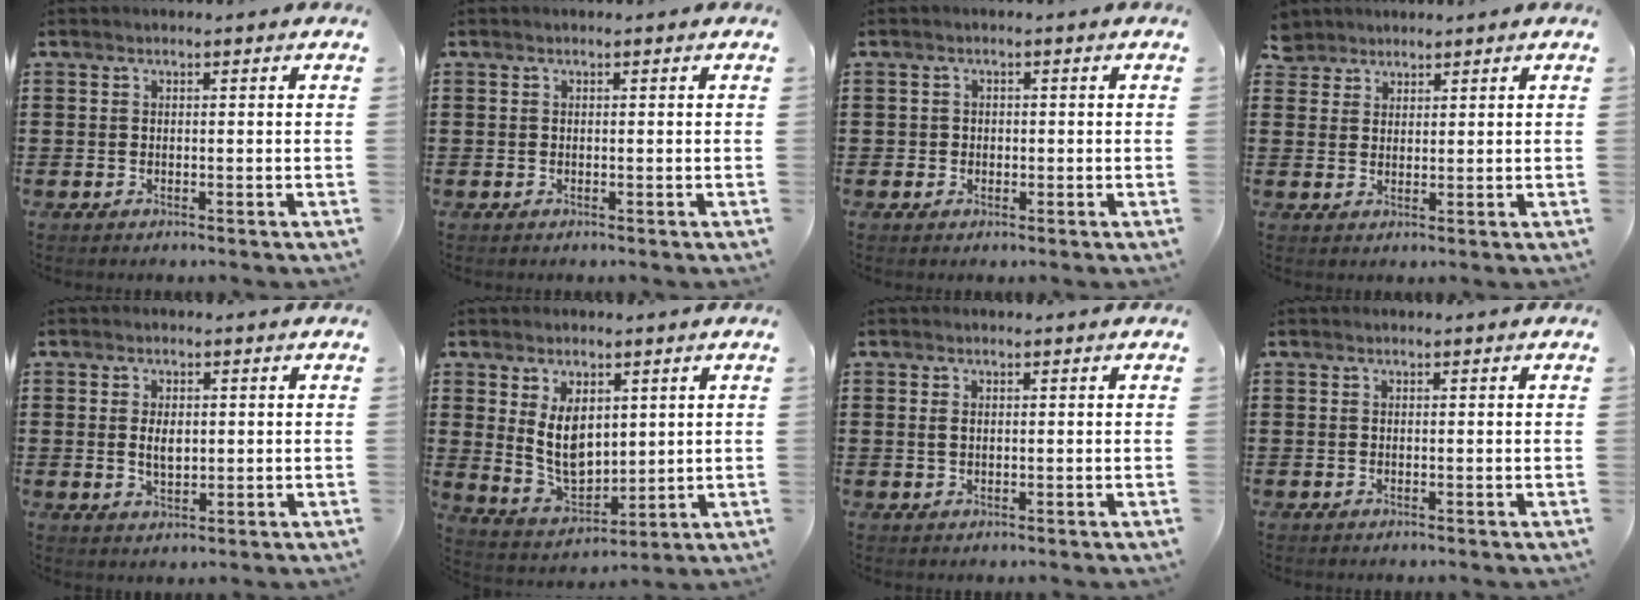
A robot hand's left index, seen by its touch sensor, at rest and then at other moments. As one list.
[{"total": 0.0}, {"total": 1.1, "force": [-0.1, 1.1, 0.1], "torque": [-0.008, 0.004, -0.004]}, {"total": 3.0, "force": [2.5, 1.6, -0.1], "torque": [-0.011, 0.004, 0.050]}, {"total": 3.1, "force": [0.2, 1.7, 2.5], "torque": [-0.044, 0.003, 0.001]}, {"total": 7.7, "force": [2.8, 4.9, 5.2], "torque": [-0.101, -0.007, 0.052]}, {"total": 1.3, "force": [0.2, 0.7, 1.1], "torque": [-0.023, 0.004, 0.002]}, {"total": 0.0}]